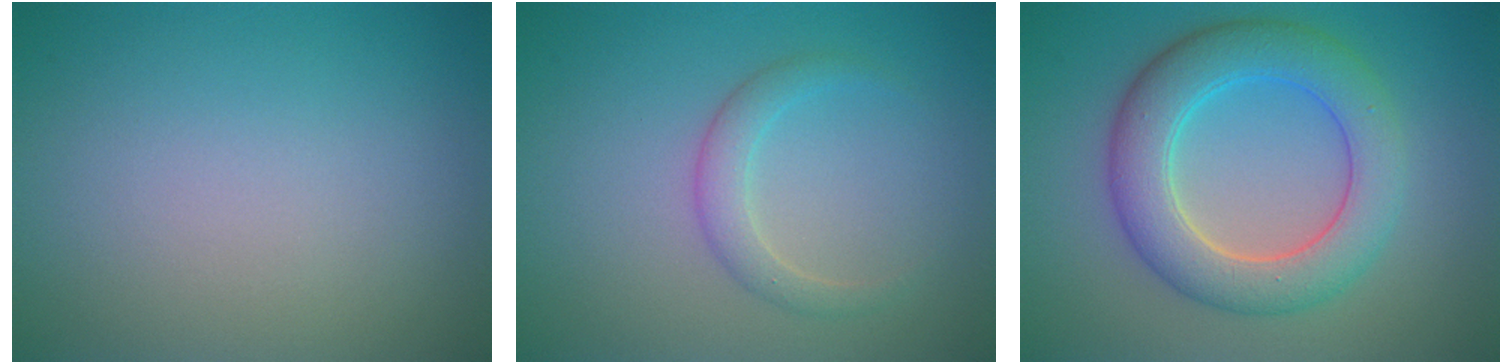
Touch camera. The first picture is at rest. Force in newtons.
{"total": 2.0, "press": 2.0, "slide": 0.1}
{"total": 6.7, "press": 6.7, "slide": 0.4}